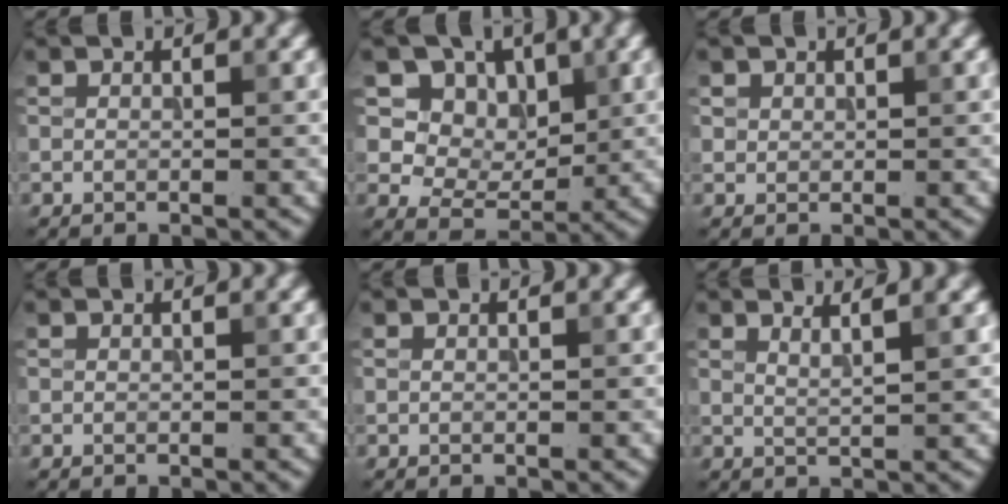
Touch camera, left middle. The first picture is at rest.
{"total": 8.2, "force": [3.3, 6.1, 4.4], "torque": [-0.090, -0.006, 0.060]}
{"total": 0.8, "force": [0.3, 0.7, 0.1], "torque": [-0.001, -0.005, 0.015]}
{"total": 0.0}
{"total": 0.0}
{"total": 2.2, "force": [1.6, 0.2, 1.6], "torque": [-0.019, 0.013, 0.015]}